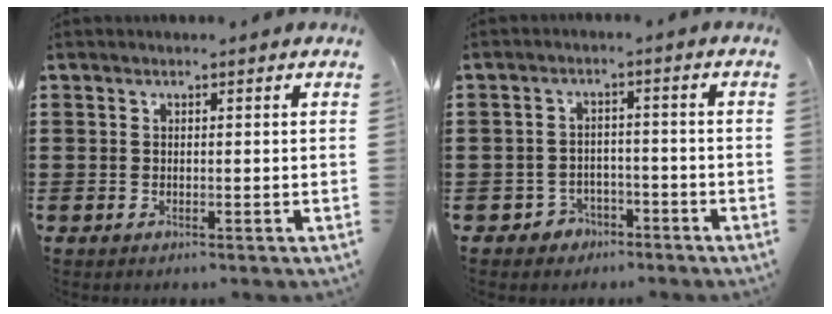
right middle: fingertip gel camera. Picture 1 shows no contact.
{"total": 2.9, "force": [-2.6, 1.3, 0.2], "torque": [-0.014, 0.001, -0.055]}